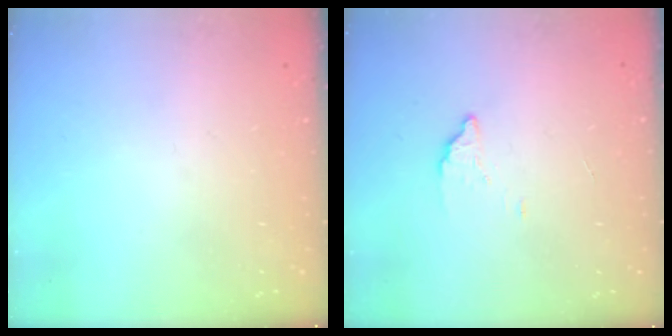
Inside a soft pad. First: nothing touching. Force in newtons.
{"total": 2.0, "press": 2.0, "slide": 0.1}